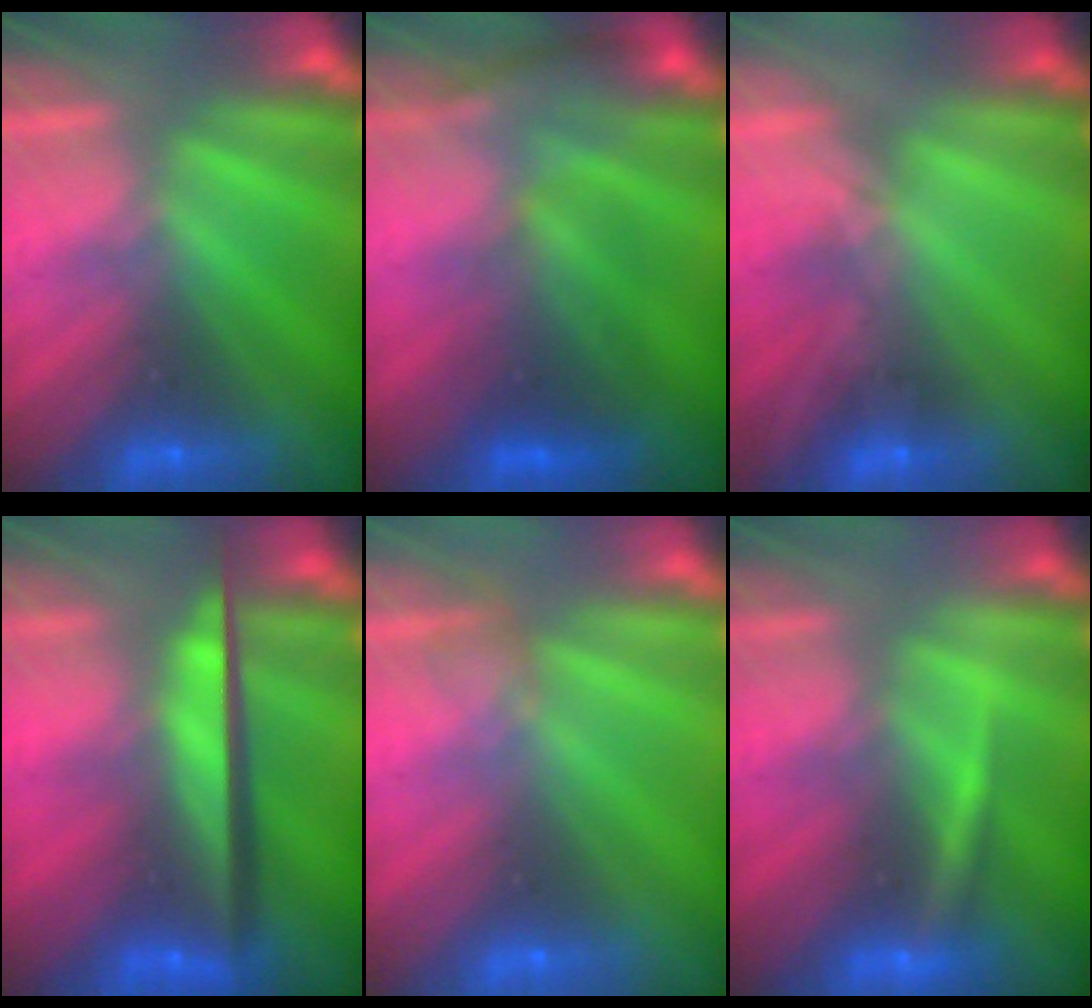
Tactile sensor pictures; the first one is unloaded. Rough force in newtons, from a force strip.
{"total": 2.7}
{"total": 1.6}
{"total": 8.6}
{"total": 2.1}
{"total": 2.9}